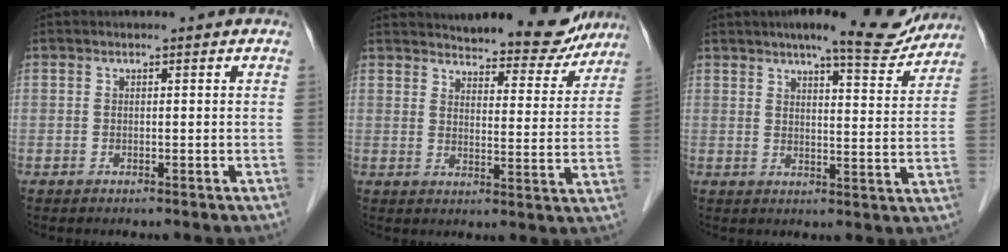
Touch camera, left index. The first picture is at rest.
{"total": 14.9, "force": [14.0, 3.3, 3.8], "torque": [-0.031, -0.021, 0.166]}
{"total": 12.1, "force": [10.4, 2.1, 5.7], "torque": [-0.068, -0.006, 0.124]}